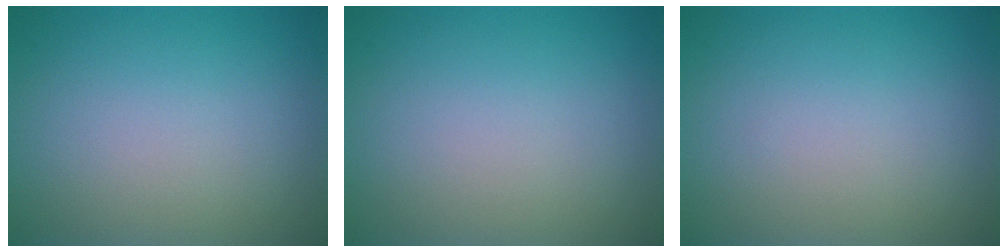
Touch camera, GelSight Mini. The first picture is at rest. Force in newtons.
{"total": 0.0}
{"total": 0.0}